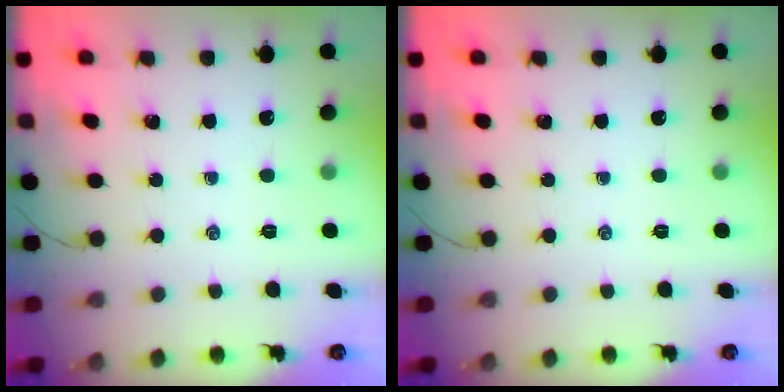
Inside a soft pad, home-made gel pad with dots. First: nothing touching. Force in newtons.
{"total": 0.0}